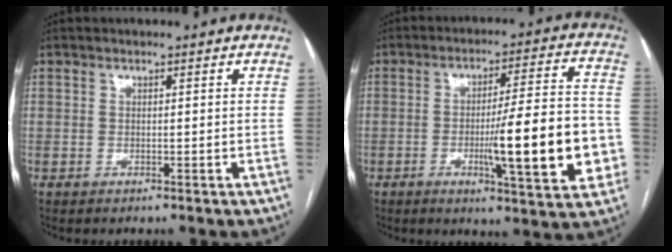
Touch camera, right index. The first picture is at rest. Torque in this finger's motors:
{"motor_torque": [2.14, 0.00, 0.79, 0.09]}